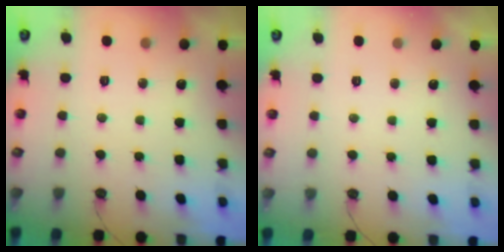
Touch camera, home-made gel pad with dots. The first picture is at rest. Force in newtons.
{"total": 0.0}